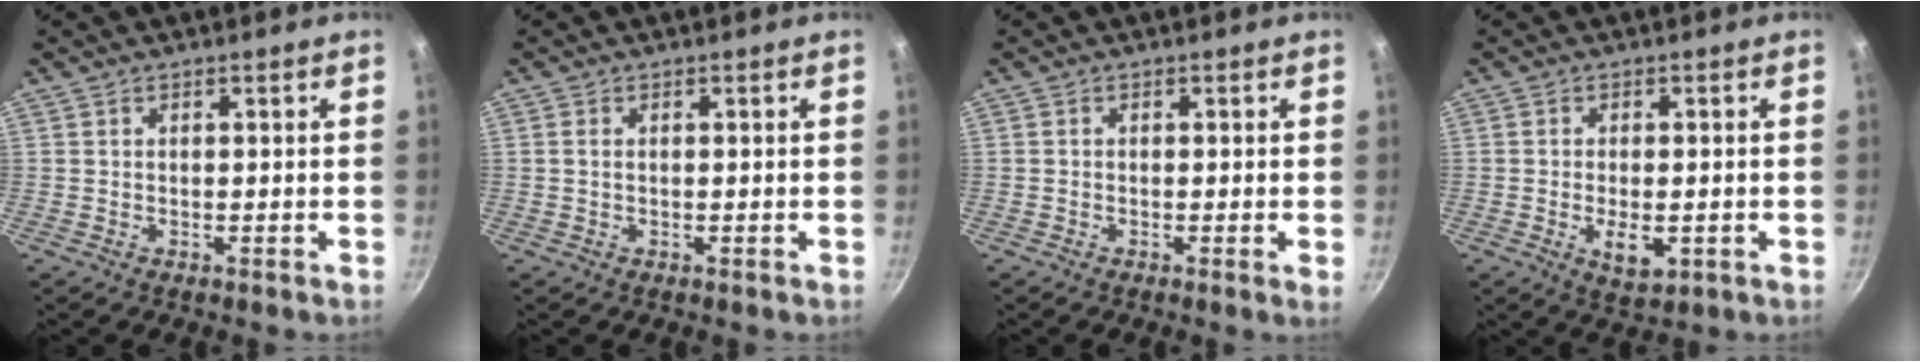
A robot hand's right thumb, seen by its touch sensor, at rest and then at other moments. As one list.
[{"total": 0.8, "force": [0.1, 0.5, 0.7], "torque": [-0.013, 0.001, 0.001]}, {"total": 1.0, "force": [-0.3, -0.1, 1.0], "torque": [-0.014, -0.003, -0.009]}, {"total": 5.5, "force": [-1.3, 2.7, 4.6], "torque": [-0.073, -0.004, -0.015]}]